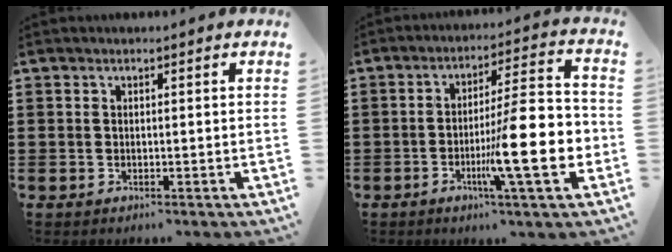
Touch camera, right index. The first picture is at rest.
{"total": 14.8, "force": [-4.0, 2.8, 14.0], "torque": [-0.208, -0.011, -0.067]}